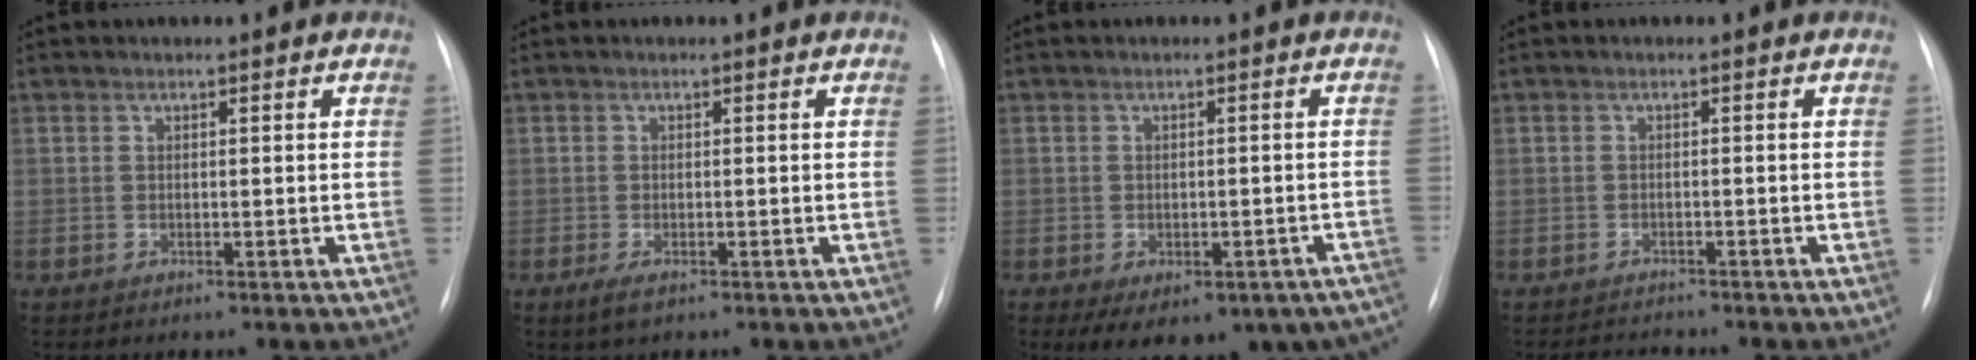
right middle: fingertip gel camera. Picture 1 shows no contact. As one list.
[{"total": 1.9, "force": [-1.0, 0.7, 1.4], "torque": [-0.031, -0.004, -0.015]}, {"total": 15.3, "force": [-11.2, 7.2, 7.5], "torque": [-0.081, 0.014, -0.123]}, {"total": 2.1, "force": [-2.1, 0.1, 0.0], "torque": [-0.006, -0.013, -0.030]}]